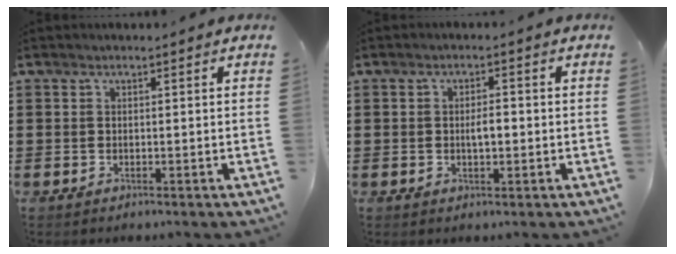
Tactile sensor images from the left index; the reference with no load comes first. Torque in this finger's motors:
{"motor_torque": [0.05, 0.02, 0.03, 0.03]}